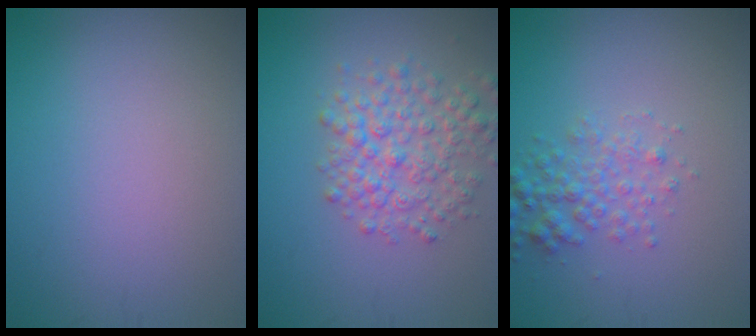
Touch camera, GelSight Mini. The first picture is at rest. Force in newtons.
{"total": 4.1, "press": 4.1, "slide": 0.2}
{"total": 2.5, "press": 2.5, "slide": 0.0}